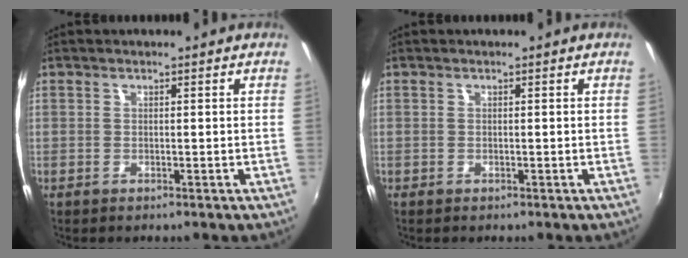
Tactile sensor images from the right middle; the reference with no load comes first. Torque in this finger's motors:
{"motor_torque": [-0.73, -0.55, -0.19, -0.02]}